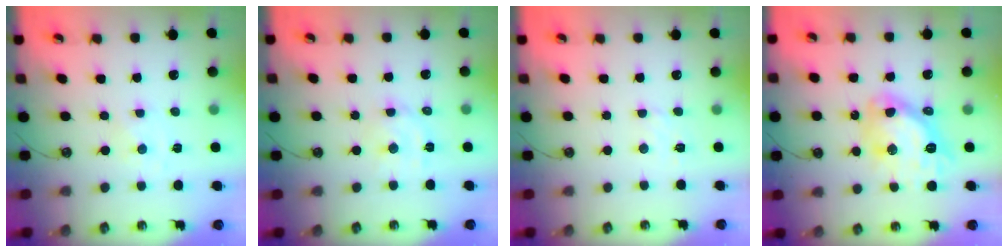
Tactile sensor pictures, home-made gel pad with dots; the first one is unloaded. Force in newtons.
{"total": 6.6, "press": 6.5, "slide": 1.0}
{"total": 3.6, "press": 3.5, "slide": 0.6}
{"total": 14.9, "press": 14.8, "slide": 1.6}